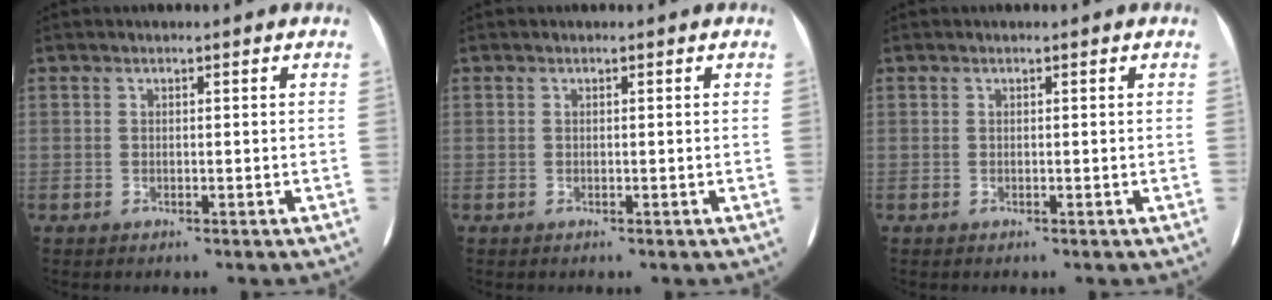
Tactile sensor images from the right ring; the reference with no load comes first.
{"total": 0.0}
{"total": 0.0}